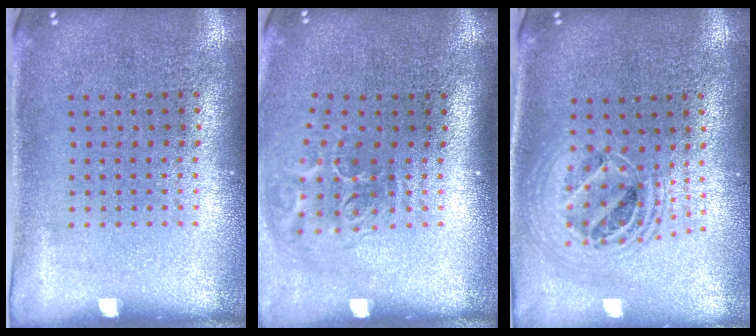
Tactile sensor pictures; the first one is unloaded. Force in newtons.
{"total": 2.0, "press": 1.3, "slide": 1.5}
{"total": 2.0, "press": 1.7, "slide": 1.2}